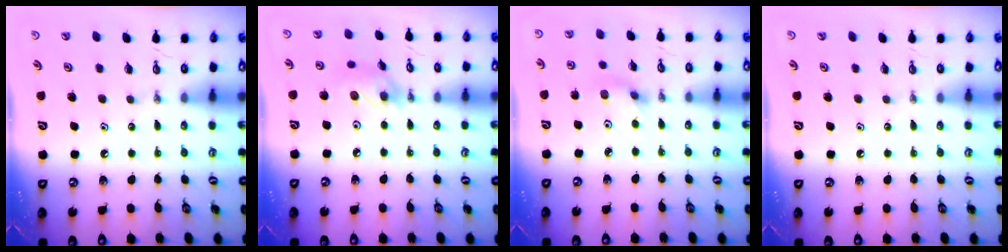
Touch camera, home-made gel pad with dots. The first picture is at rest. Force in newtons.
{"total": 10.1, "press": 10.0, "slide": 1.1}
{"total": 3.5, "press": 3.5, "slide": 0.8}
{"total": 0.0}